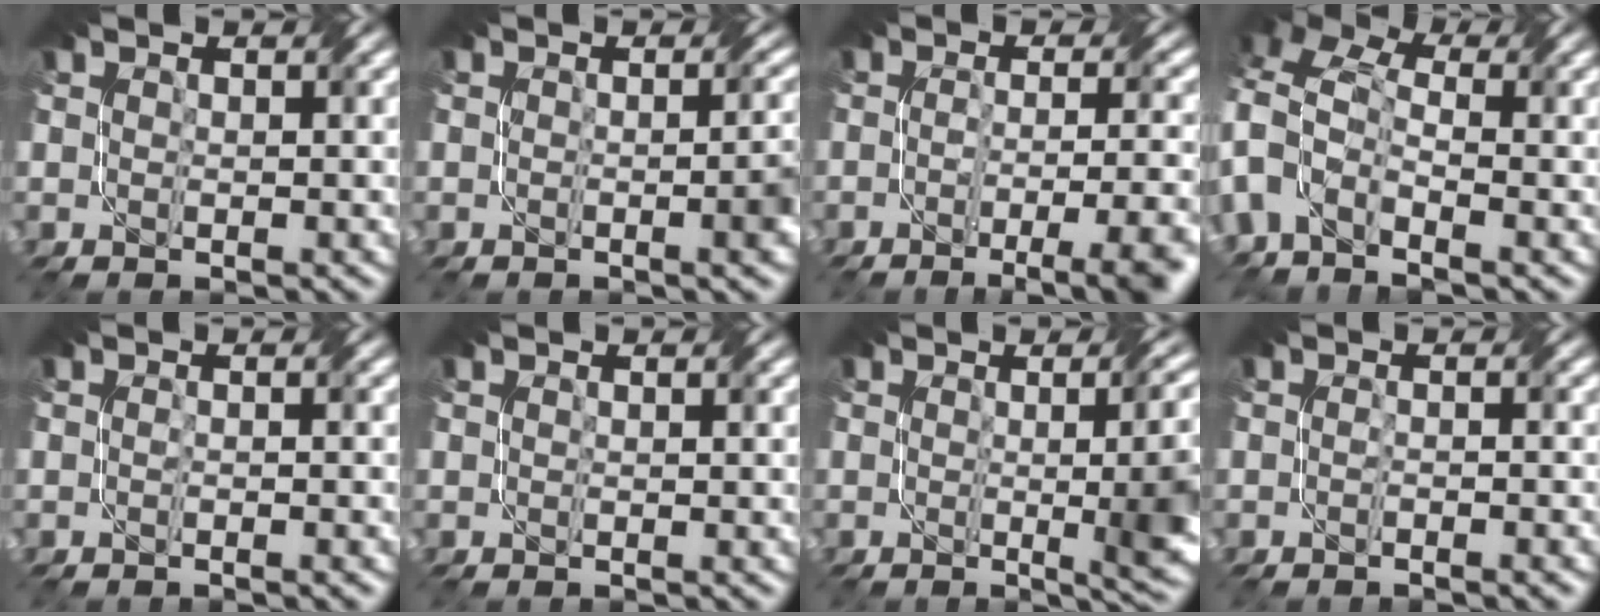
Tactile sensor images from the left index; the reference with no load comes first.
{"total": 3.0, "force": [-0.5, 0.9, 2.8], "torque": [-0.029, 0.001, -0.006]}
{"total": 7.6, "force": [-3.1, 2.0, 6.6], "torque": [-0.070, -0.006, -0.041]}
{"total": 7.2, "force": [-1.9, 4.5, 5.3], "torque": [-0.130, 0.008, -0.051]}
{"total": 1.2, "force": [-0.5, 0.3, 1.0], "torque": [-0.009, -0.004, -0.012]}
{"total": 0.0}
{"total": 11.9, "force": [0.2, 4.7, 10.9], "torque": [-0.080, 0.010, 0.000]}
{"total": 1.6, "force": [-0.9, 0.3, 1.3], "torque": [-0.012, -0.003, -0.018]}